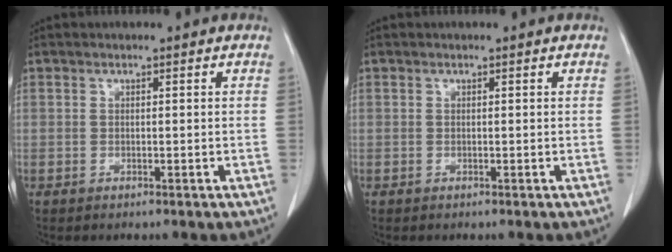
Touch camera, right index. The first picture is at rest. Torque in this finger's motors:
{"motor_torque": [0.00, 0.00, 0.00, 0.00]}